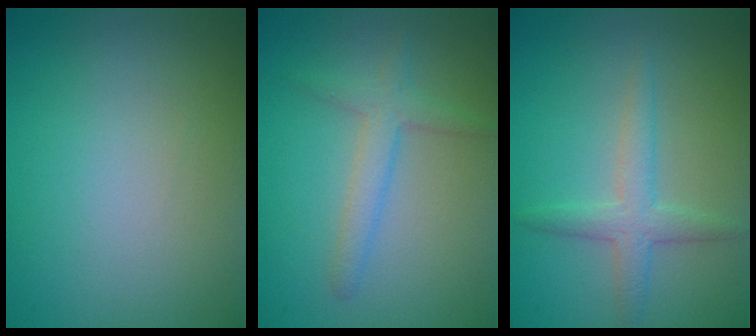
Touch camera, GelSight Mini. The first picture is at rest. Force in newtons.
{"total": 2.4, "press": 2.4, "slide": 0.1}
{"total": 2.6, "press": 2.6, "slide": 0.1}